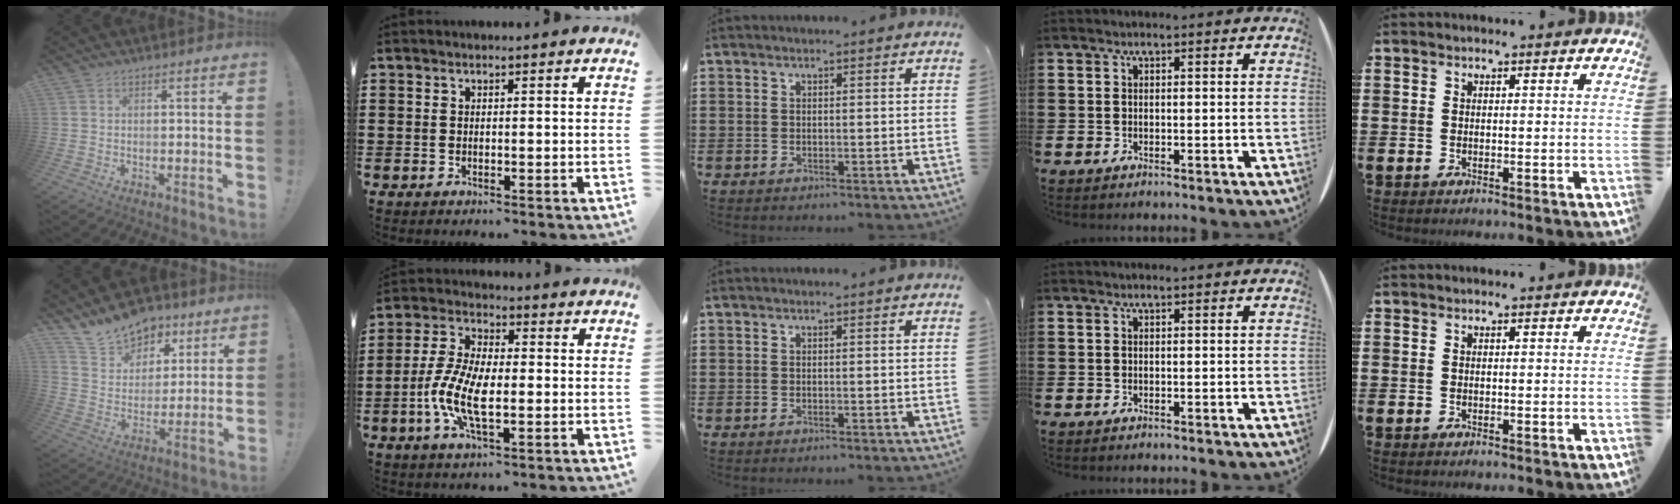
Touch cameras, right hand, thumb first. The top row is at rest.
{"thumb": {"total": 13.9, "force": [11.1, 7.9, 3.0], "torque": [-0.057, -0.081, 0.208]}, "index": {"total": 9.6, "force": [-2.5, 3.8, 8.5], "torque": [-0.196, -0.014, -0.051]}}